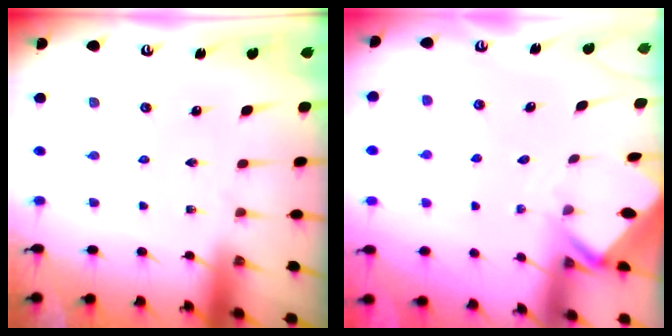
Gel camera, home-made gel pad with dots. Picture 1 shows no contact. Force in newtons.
{"total": 2.9, "press": 2.9, "slide": 0.2}